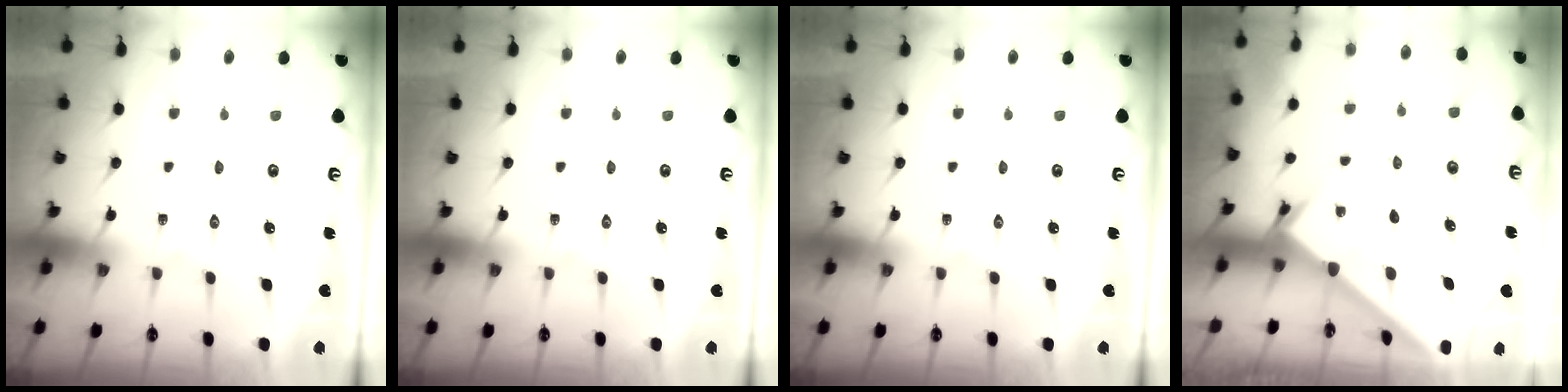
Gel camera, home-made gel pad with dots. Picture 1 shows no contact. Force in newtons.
{"total": 0.0}
{"total": 0.0}
{"total": 2.0, "press": 2.0, "slide": 0.1}